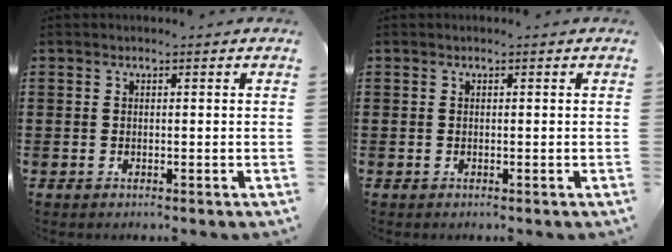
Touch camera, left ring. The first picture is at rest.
{"total": 0.0}